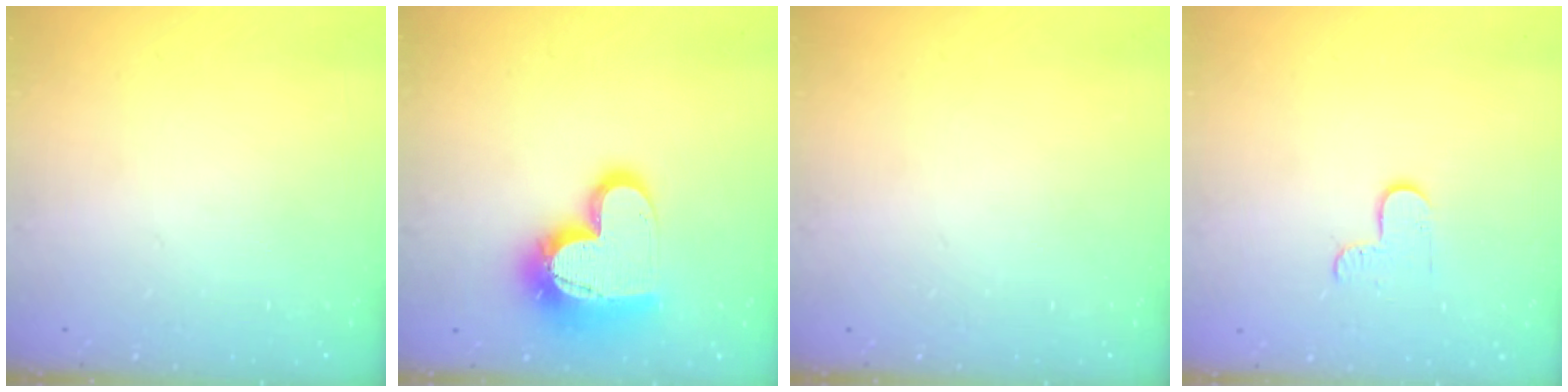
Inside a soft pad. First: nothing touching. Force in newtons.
{"total": 17.8, "press": 17.7, "slide": 1.6}
{"total": 0.0}
{"total": 4.7, "press": 4.7, "slide": 0.4}